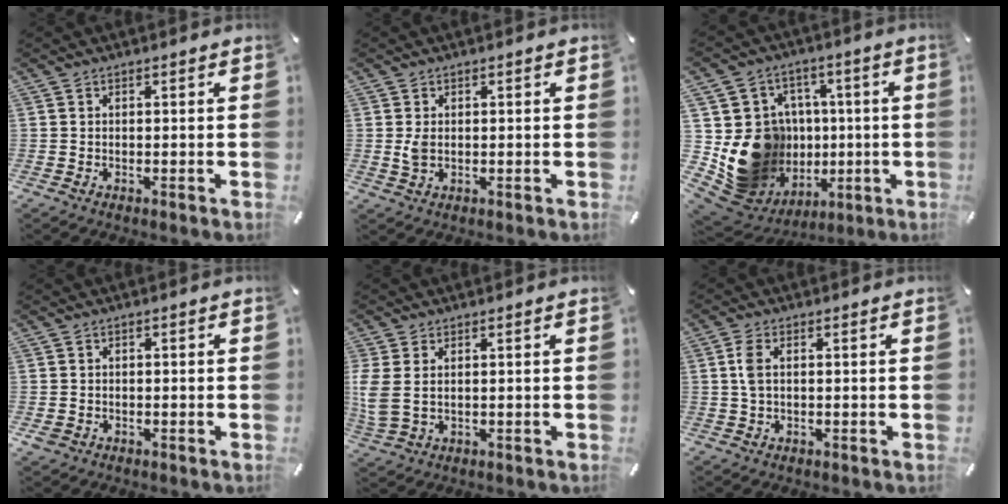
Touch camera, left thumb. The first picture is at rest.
{"total": 2.5, "force": [0.1, 1.7, 1.8], "torque": [-0.029, -0.001, 0.001]}
{"total": 19.1, "force": [-1.1, 17.6, 7.4], "torque": [-0.126, -0.015, 0.038]}
{"total": 1.6, "force": [-0.6, 1.4, 0.4], "torque": [-0.007, 0.005, -0.013]}
{"total": 4.8, "force": [0.9, 2.9, 3.7], "torque": [-0.091, -0.003, 0.016]}
{"total": 3.4, "force": [0.5, 1.5, 3.0], "torque": [-0.077, 0.000, 0.003]}